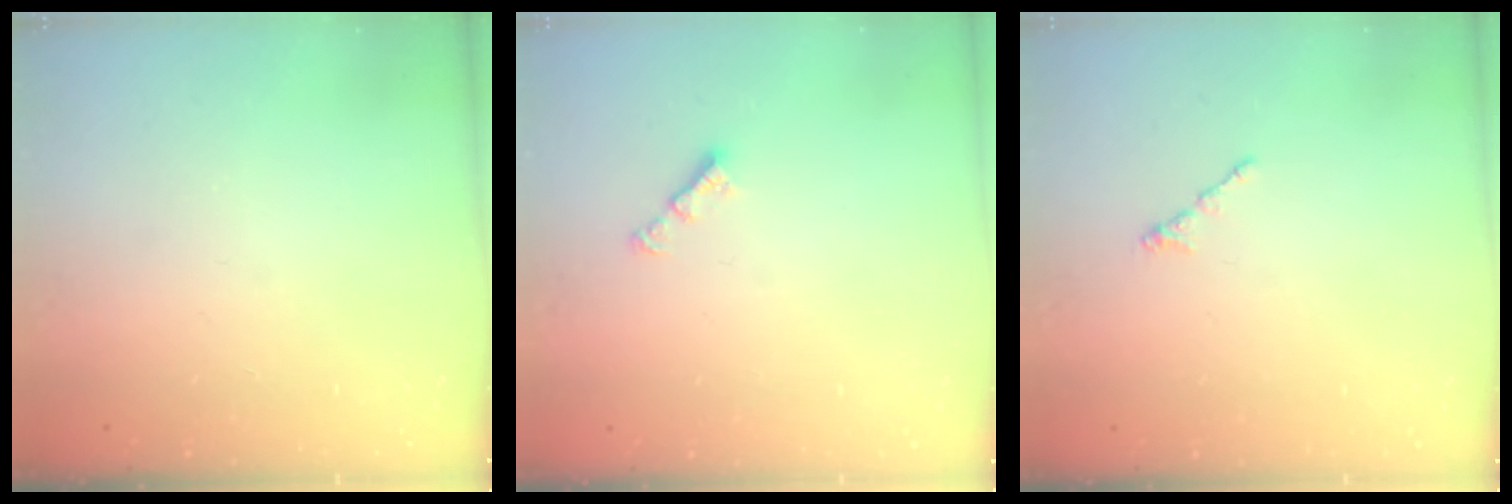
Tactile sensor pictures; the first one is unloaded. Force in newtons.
{"total": 3.0, "press": 2.9, "slide": 0.5}
{"total": 0.5, "press": 0.4, "slide": 0.3}